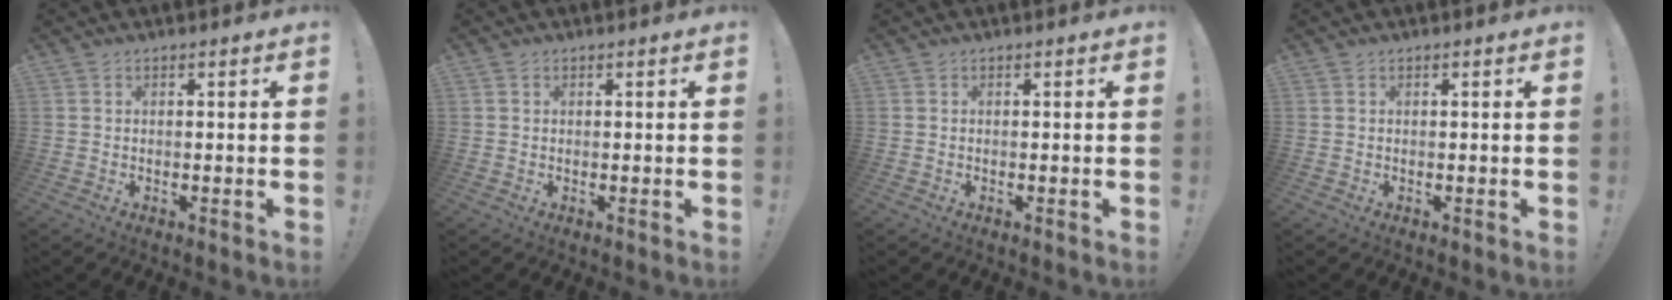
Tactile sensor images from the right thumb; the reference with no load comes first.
{"total": 0.5, "force": [0.3, 0.5, 0.0], "torque": [0.007, -0.002, 0.004]}
{"total": 0.0}
{"total": 0.0}